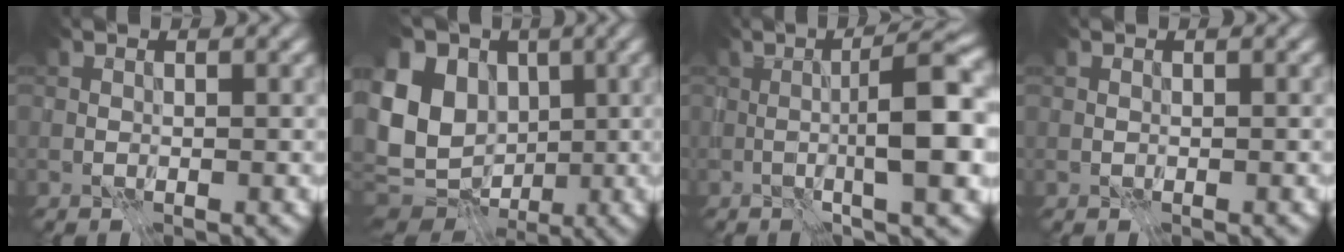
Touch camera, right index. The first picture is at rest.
{"total": 13.5, "force": [0.3, 11.1, 7.6], "torque": [-0.168, 0.009, -0.007]}
{"total": 7.1, "force": [-1.0, 0.7, 7.0], "torque": [-0.106, 0.017, -0.022]}
{"total": 0.0}